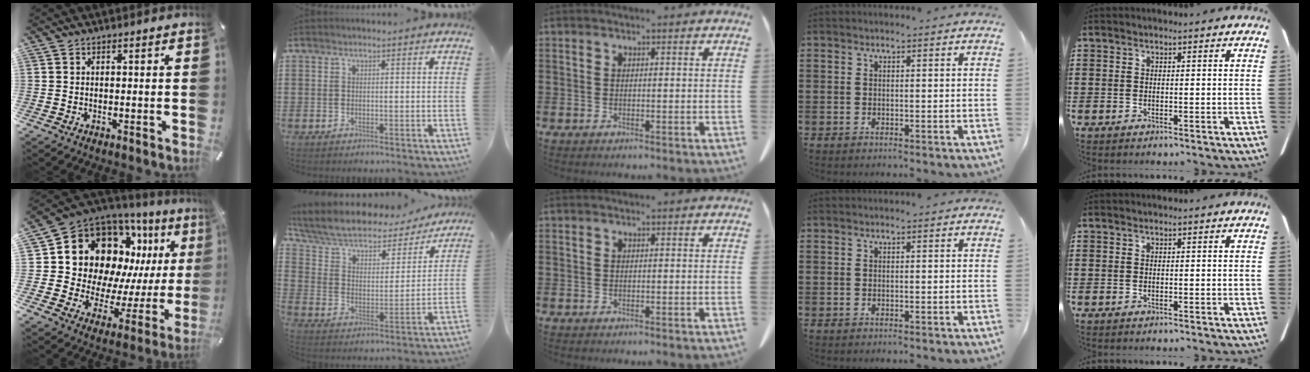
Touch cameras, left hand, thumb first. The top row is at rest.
{"thumb": {"total": 17.0, "force": [9.3, 12.0, 7.7], "torque": [-0.130, -0.092, 0.183]}, "index": {"total": 6.2, "force": [4.7, 2.7, 2.9], "torque": [-0.080, -0.034, 0.076]}}